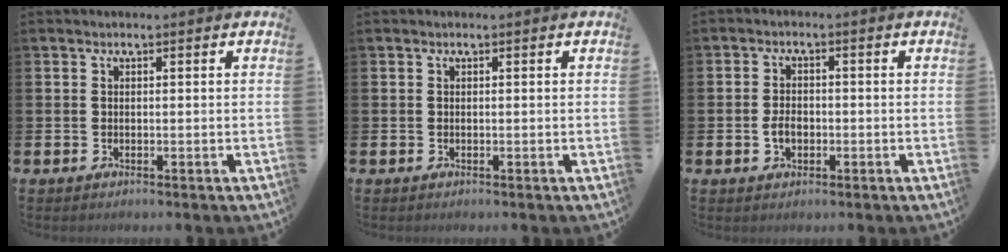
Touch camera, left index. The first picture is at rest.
{"total": 0.0}
{"total": 2.5, "force": [-0.6, 1.7, 1.7], "torque": [-0.018, -0.001, -0.015]}